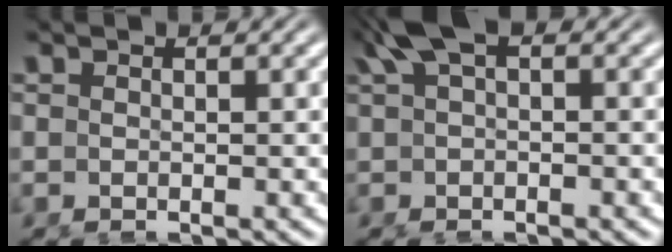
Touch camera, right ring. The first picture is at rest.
{"total": 3.4, "force": [1.6, 1.3, 2.7], "torque": [-0.067, 0.006, 0.030]}